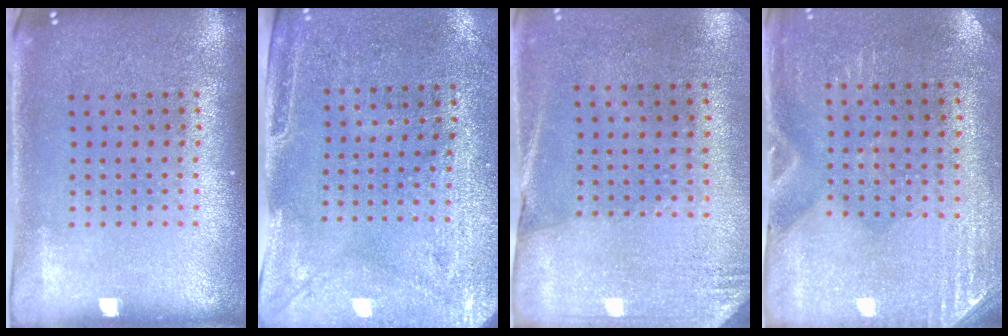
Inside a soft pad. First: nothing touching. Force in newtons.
{"total": 2.9, "press": 2.5, "slide": 1.6}
{"total": 2.7, "press": 2.4, "slide": 1.3}
{"total": 3.0, "press": 2.6, "slide": 1.4}